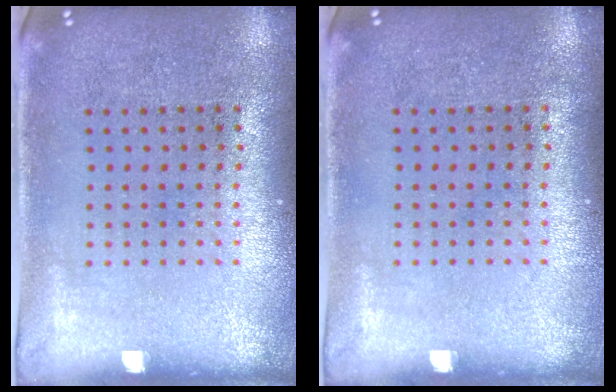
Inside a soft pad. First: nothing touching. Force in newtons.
{"total": 0.0}